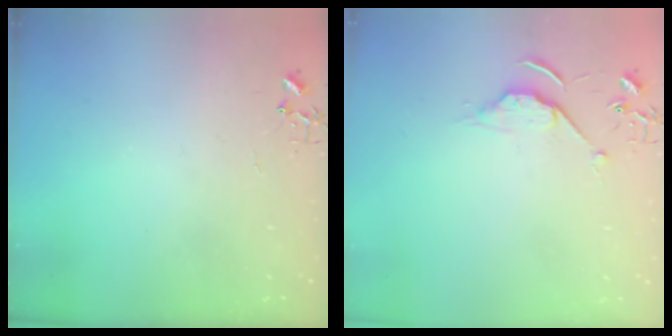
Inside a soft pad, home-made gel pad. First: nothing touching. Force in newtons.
{"total": 6.5, "press": 6.5, "slide": 0.8}